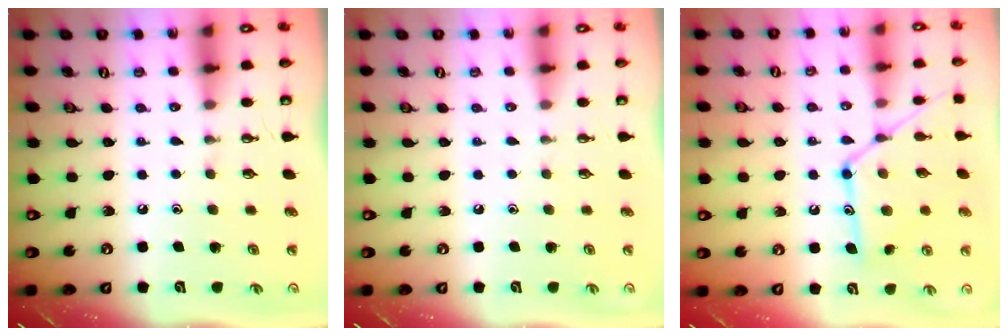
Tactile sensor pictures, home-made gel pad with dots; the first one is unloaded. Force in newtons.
{"total": 0.0}
{"total": 15.2, "press": 15.2, "slide": 1.1}